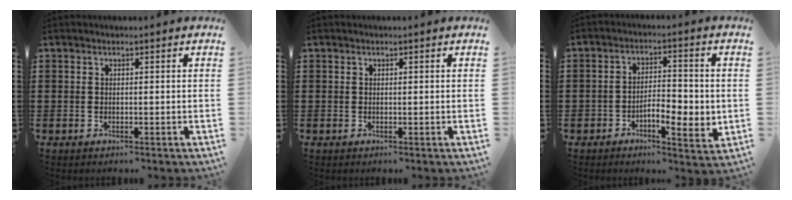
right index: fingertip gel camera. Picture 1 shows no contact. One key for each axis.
{"total": 0.0}
{"total": 5.7, "fx": -2.0, "fy": 2.5, "fz": 4.7, "tx": -0.076, "ty": 0.005, "tz": -0.039}